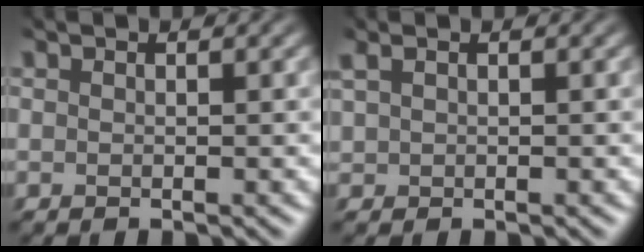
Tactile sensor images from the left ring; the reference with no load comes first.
{"total": 0.7, "force": [0.6, 0.3, 0.3], "torque": [-0.014, 0.004, 0.024]}